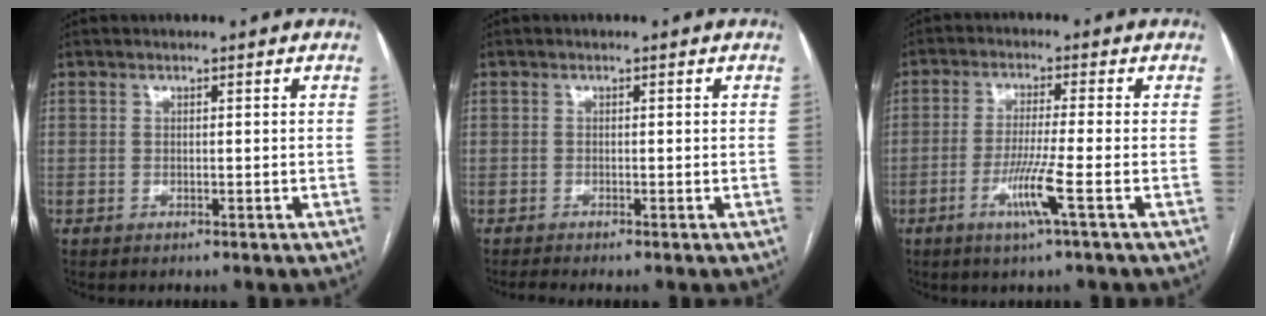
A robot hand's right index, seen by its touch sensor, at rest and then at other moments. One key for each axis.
{"total": 1.0, "fx": -0.9, "fy": -0.2, "fz": 0.5, "tx": -0.016, "ty": -0.004, "tz": -0.018}
{"total": 6.5, "fx": -2.6, "fy": -1.0, "fz": 5.9, "tx": -0.113, "ty": -0.017, "tz": -0.052}